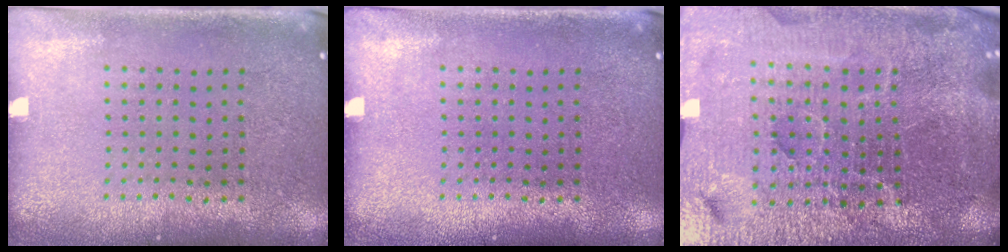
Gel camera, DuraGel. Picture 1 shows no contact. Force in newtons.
{"total": 0.0}
{"total": 6.3, "press": 5.6, "slide": 2.8}